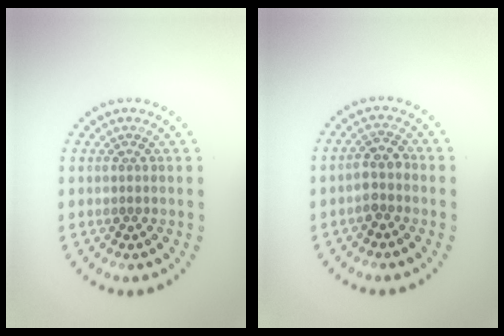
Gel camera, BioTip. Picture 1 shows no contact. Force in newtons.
{"total": 2.0, "press": 1.7, "slide": 1.0}